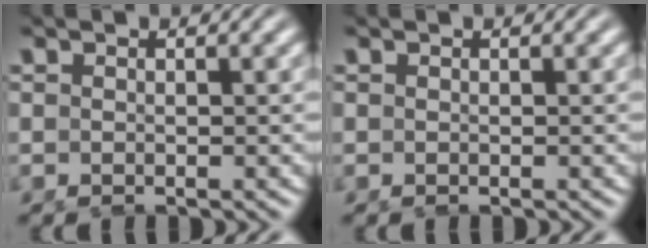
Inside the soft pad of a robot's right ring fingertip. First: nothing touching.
{"total": 0.0}